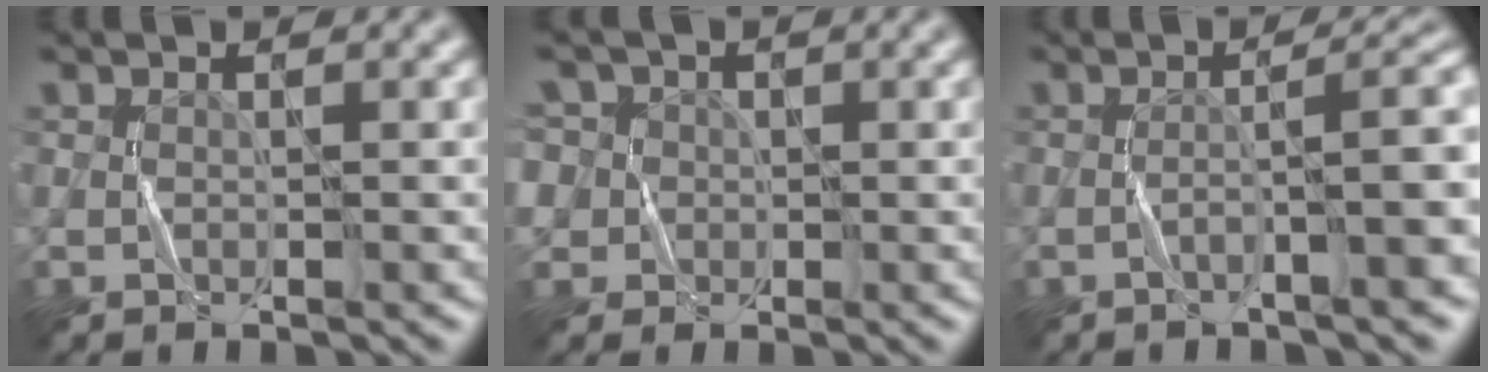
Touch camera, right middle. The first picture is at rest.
{"total": 6.8, "force": [2.3, 5.8, 2.6], "torque": [-0.056, 0.035, 0.006]}
{"total": 5.2, "force": [-2.0, 0.6, 4.7], "torque": [-0.060, 0.023, -0.038]}